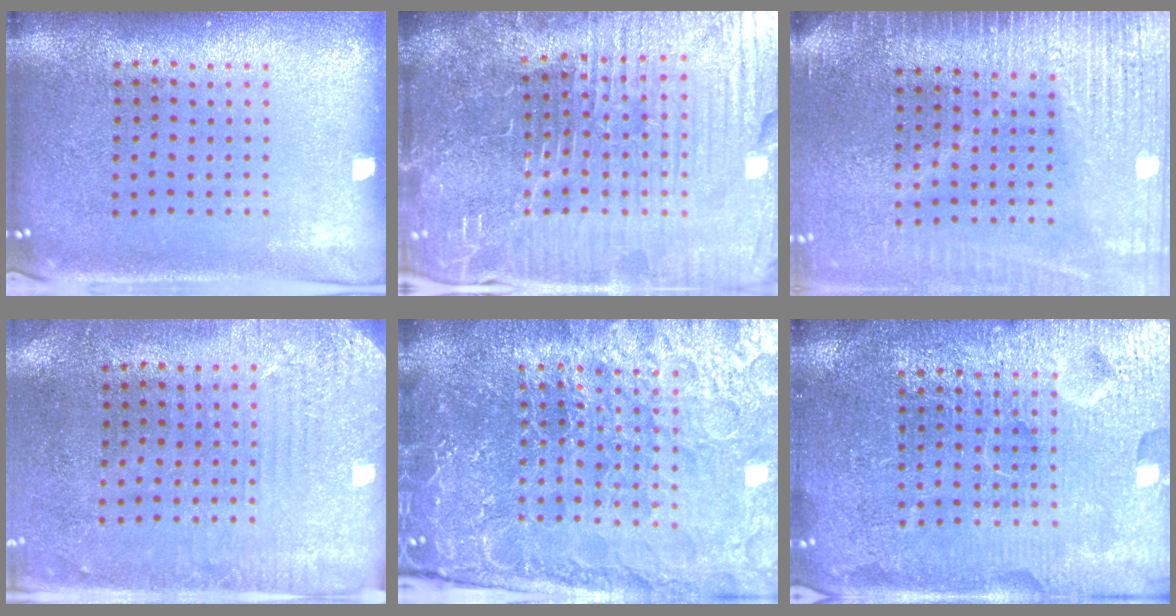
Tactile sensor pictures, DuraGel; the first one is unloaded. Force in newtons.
{"total": 7.5, "press": 6.7, "slide": 3.4}
{"total": 3.6, "press": 3.2, "slide": 1.6}
{"total": 2.9, "press": 2.4, "slide": 1.6}
{"total": 5.7, "press": 5.2, "slide": 2.3}
{"total": 7.1, "press": 7.0, "slide": 0.8}